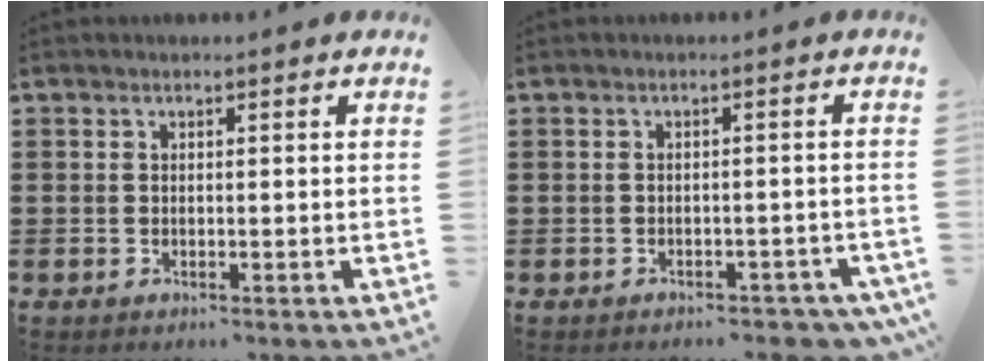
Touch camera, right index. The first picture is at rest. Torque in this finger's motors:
{"motor_torque": [0.29, -0.20, -0.08, -0.21]}